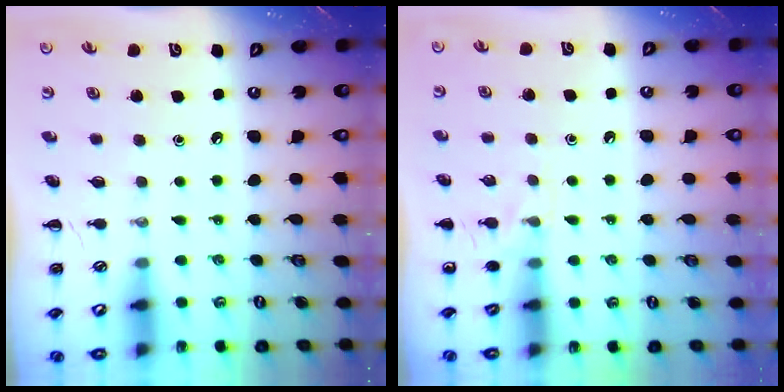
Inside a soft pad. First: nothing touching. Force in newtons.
{"total": 5.2, "press": 4.9, "slide": 1.7}